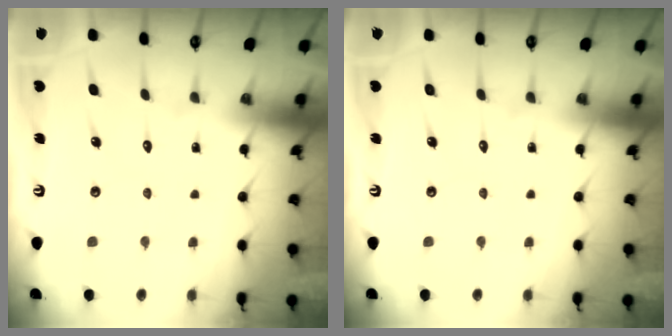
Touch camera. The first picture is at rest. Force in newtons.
{"total": 0.0}